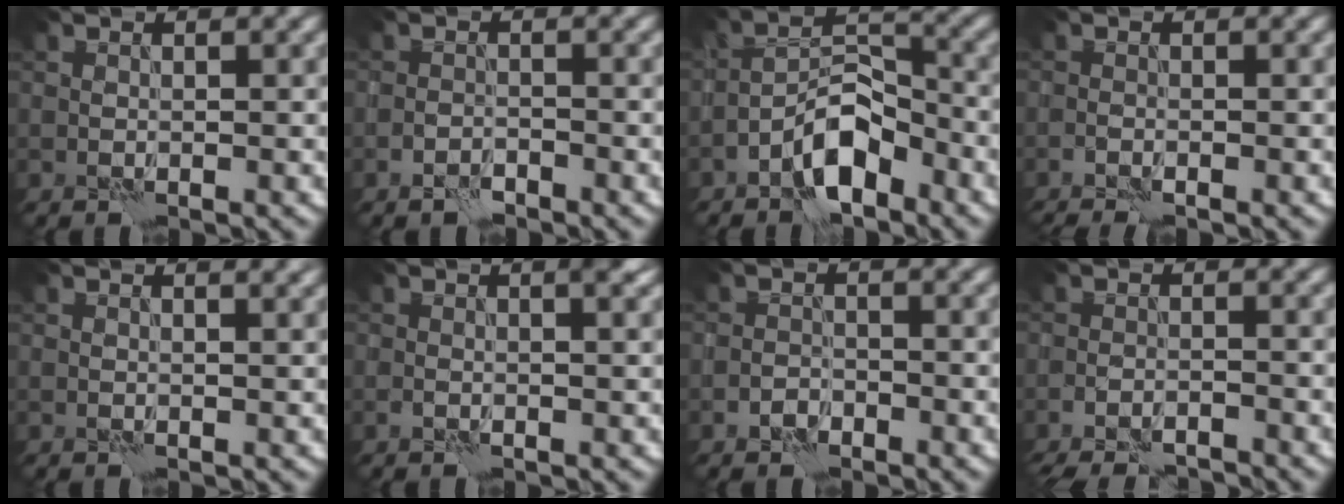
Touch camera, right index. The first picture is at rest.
{"total": 1.7, "force": [-1.3, 0.6, 0.7], "torque": [-0.010, 0.003, -0.028]}
{"total": 5.4, "force": [-3.3, 2.2, 3.6], "torque": [-0.056, 0.015, -0.066]}
{"total": 2.2, "force": [-1.9, 0.3, 1.1], "torque": [-0.033, -0.002, -0.032]}
{"total": 1.7, "force": [1.2, 0.4, 1.1], "torque": [-0.014, 0.000, 0.011]}
{"total": 1.8, "force": [0.3, 0.5, 1.7], "torque": [-0.023, 0.001, 0.001]}
{"total": 1.3, "force": [-1.0, 0.8, 0.4], "torque": [-0.004, 0.005, -0.021]}
{"total": 4.9, "force": [-4.5, 1.0, 1.8], "torque": [-0.032, -0.005, -0.068]}